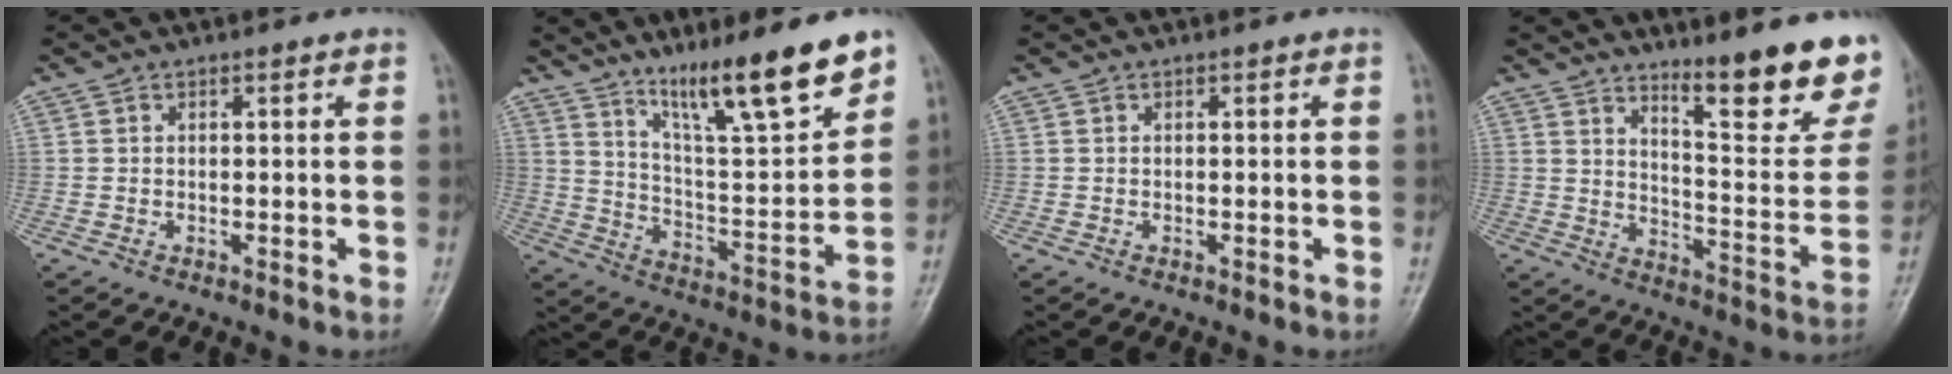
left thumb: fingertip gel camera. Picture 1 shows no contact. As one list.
[{"total": 17.3, "force": [12.3, 2.6, 11.9], "torque": [-0.169, -0.077, 0.212]}, {"total": 0.0}, {"total": 18.9, "force": [12.9, 4.1, 13.2], "torque": [-0.141, -0.099, 0.186]}]